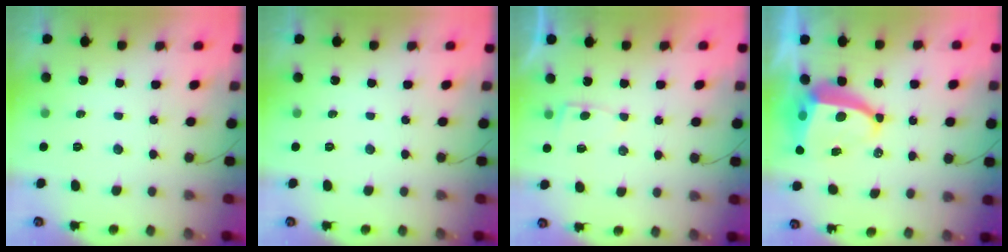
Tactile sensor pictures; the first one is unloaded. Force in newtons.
{"total": 0.0}
{"total": 2.2, "press": 2.2, "slide": 0.3}
{"total": 8.4, "press": 8.3, "slide": 1.0}